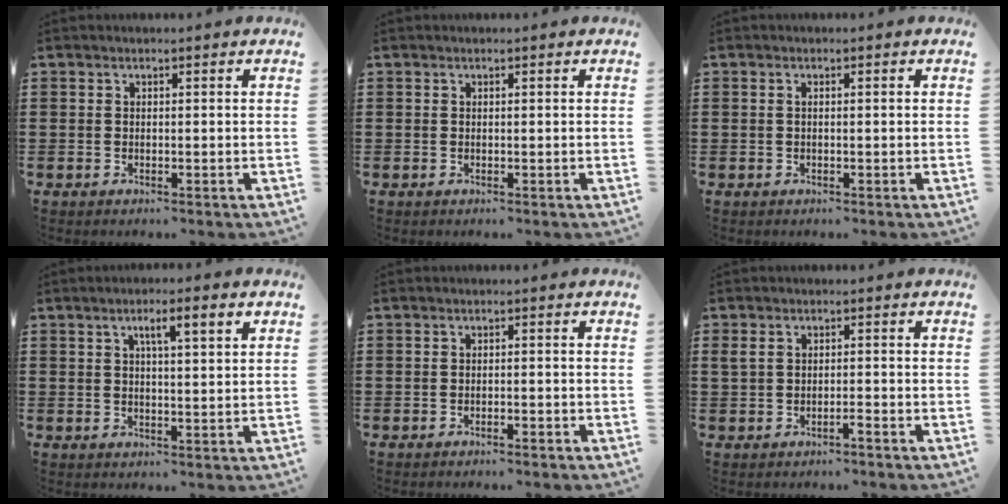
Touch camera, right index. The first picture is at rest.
{"total": 0.0}
{"total": 0.6, "force": [0.0, 0.1, 0.6], "torque": [-0.012, -0.002, 0.001]}
{"total": 3.9, "force": [1.5, 0.6, 3.6], "torque": [-0.066, -0.001, 0.019]}
{"total": 1.0, "force": [-0.9, 0.0, 0.4], "torque": [-0.011, -0.004, -0.017]}
{"total": 1.3, "force": [-0.6, 0.6, 1.0], "torque": [-0.023, 0.003, -0.013]}